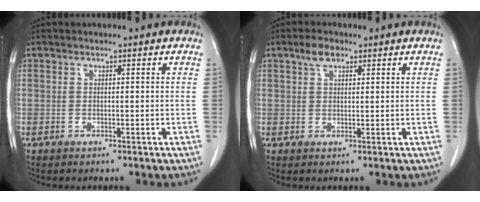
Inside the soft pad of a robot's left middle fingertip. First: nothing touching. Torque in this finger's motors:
{"motor_torque": [0.72, -0.47, -0.07, 0.01]}